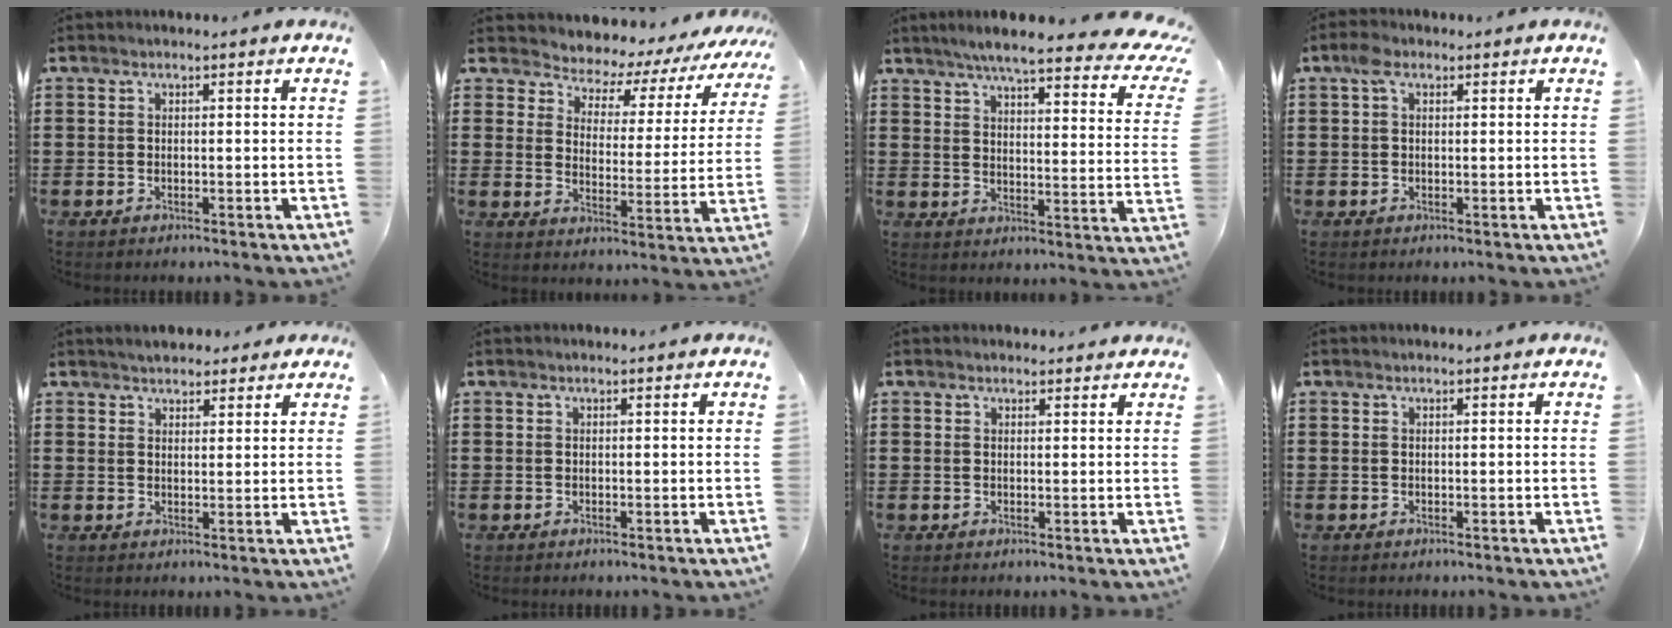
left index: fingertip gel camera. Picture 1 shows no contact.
{"total": 3.9, "force": [3.7, 1.0, 0.4], "torque": [-0.036, -0.036, 0.055]}
{"total": 6.7, "force": [5.4, 0.3, 3.9], "torque": [-0.082, -0.037, 0.085]}
{"total": 2.5, "force": [1.0, 1.5, 1.7], "torque": [-0.040, 0.010, 0.016]}
{"total": 2.8, "force": [2.5, 1.3, 0.0], "torque": [-0.009, 0.005, 0.047]}
{"total": 0.0}
{"total": 1.5, "force": [1.3, 0.8, 0.0], "torque": [0.006, 0.001, 0.024]}
{"total": 0.0}